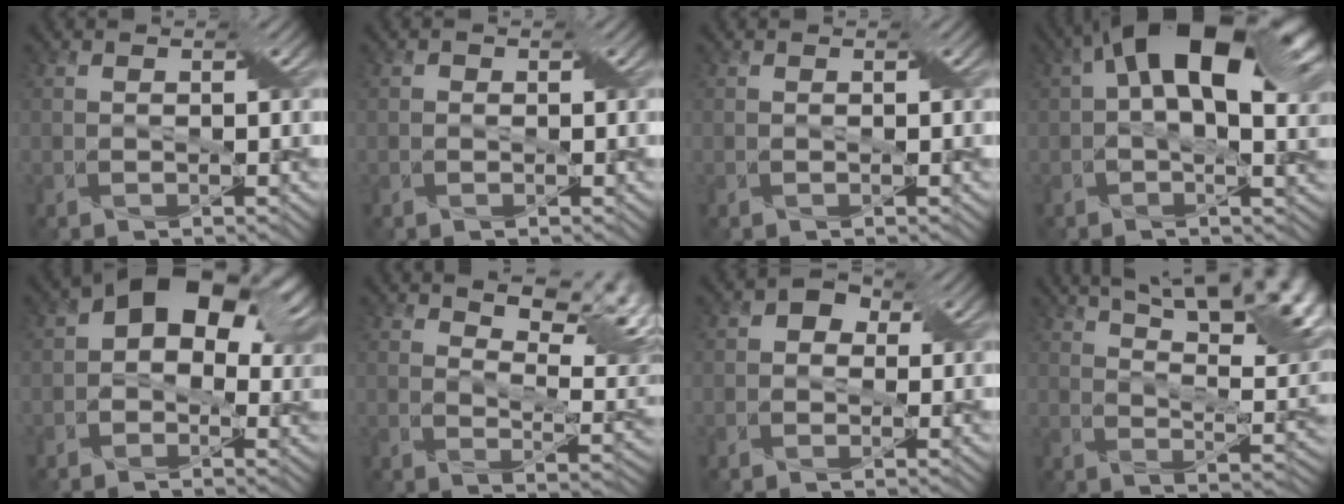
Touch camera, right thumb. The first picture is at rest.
{"total": 0.7, "force": [-0.1, 0.6, 0.1], "torque": [0.001, -0.005, 0.000]}
{"total": 0.0}
{"total": 15.9, "force": [4.9, 7.8, 13.0], "torque": [-0.216, 0.013, 0.074]}
{"total": 10.6, "force": [2.7, 6.9, 7.6], "torque": [-0.110, 0.006, 0.035]}
{"total": 10.7, "force": [6.3, 4.4, 7.5], "torque": [-0.119, -0.001, 0.095]}
{"total": 3.0, "force": [0.6, 2.7, 1.2], "torque": [-0.014, 0.009, -0.004]}
{"total": 16.4, "force": [9.7, 5.5, 12.0], "torque": [-0.182, 0.011, 0.146]}